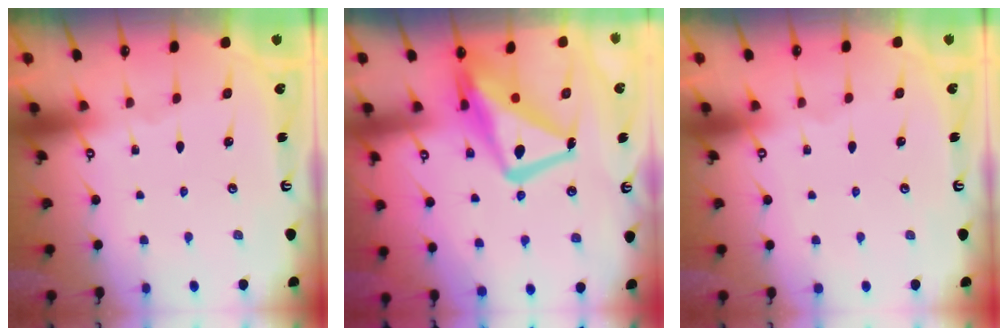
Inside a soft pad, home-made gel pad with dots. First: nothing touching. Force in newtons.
{"total": 16.7, "press": 16.6, "slide": 1.8}
{"total": 3.9, "press": 3.9, "slide": 0.1}